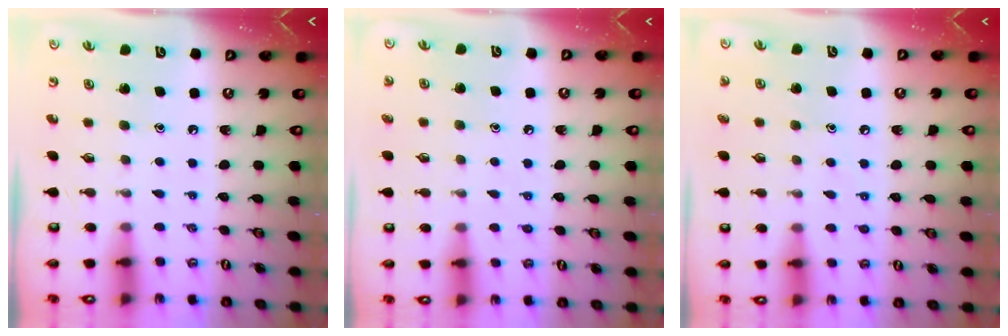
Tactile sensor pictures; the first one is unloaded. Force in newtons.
{"total": 3.1, "press": 3.1, "slide": 0.3}
{"total": 6.4, "press": 6.4, "slide": 0.5}